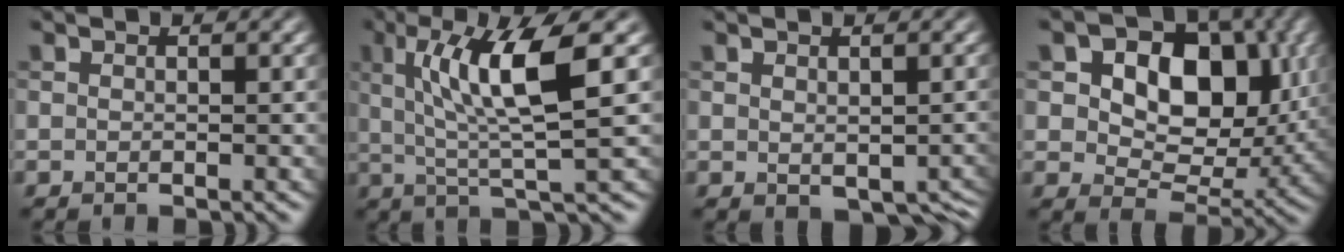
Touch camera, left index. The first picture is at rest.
{"total": 8.1, "force": [2.0, 1.5, 7.7], "torque": [-0.128, 0.005, 0.034]}
{"total": 2.8, "force": [-0.3, 1.8, 2.2], "torque": [-0.033, -0.014, 0.010]}
{"total": 10.3, "force": [2.9, 7.0, 7.0], "torque": [-0.104, -0.002, 0.037]}